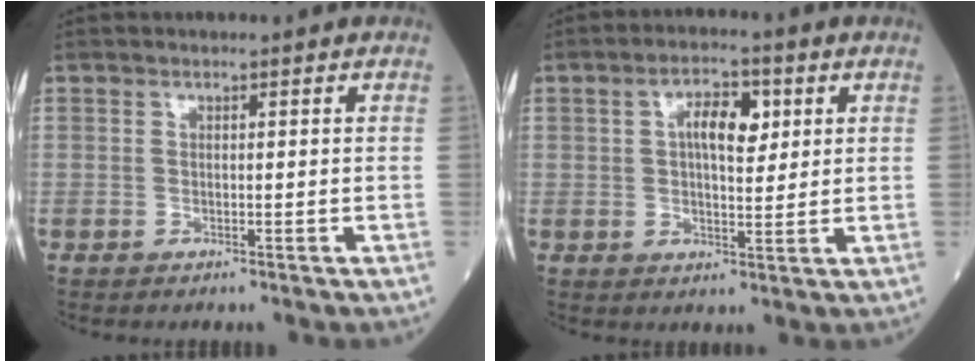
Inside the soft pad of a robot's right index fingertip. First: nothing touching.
{"total": 6.1, "force": [1.8, 2.6, 5.2], "torque": [-0.087, 0.012, 0.030]}